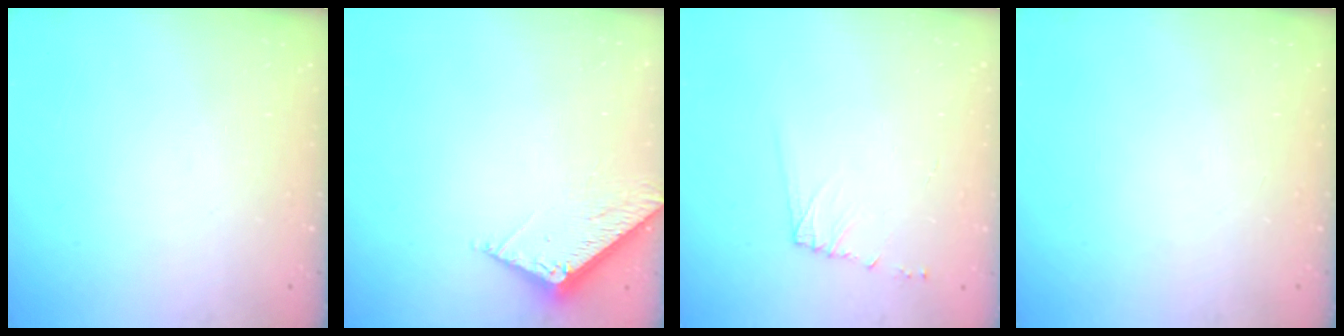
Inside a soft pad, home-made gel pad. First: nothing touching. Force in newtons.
{"total": 6.1, "press": 6.1, "slide": 0.3}
{"total": 5.8, "press": 5.8, "slide": 0.6}
{"total": 0.0}